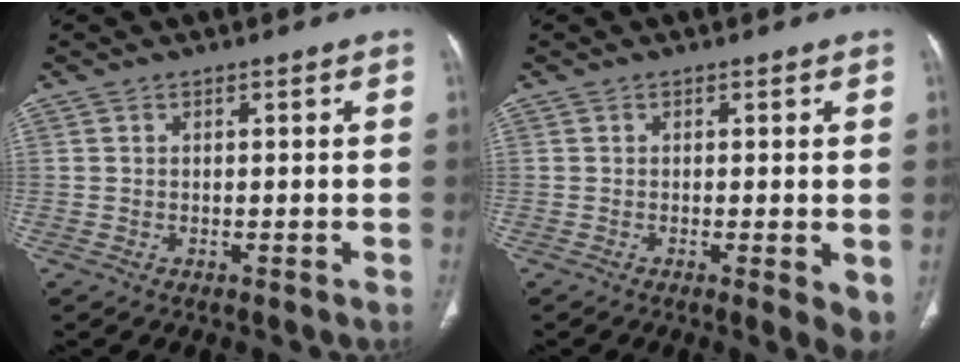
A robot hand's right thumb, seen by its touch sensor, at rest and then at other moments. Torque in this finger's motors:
{"motor_torque": [-0.21, 0.45, -0.19, -0.10, 0.06]}